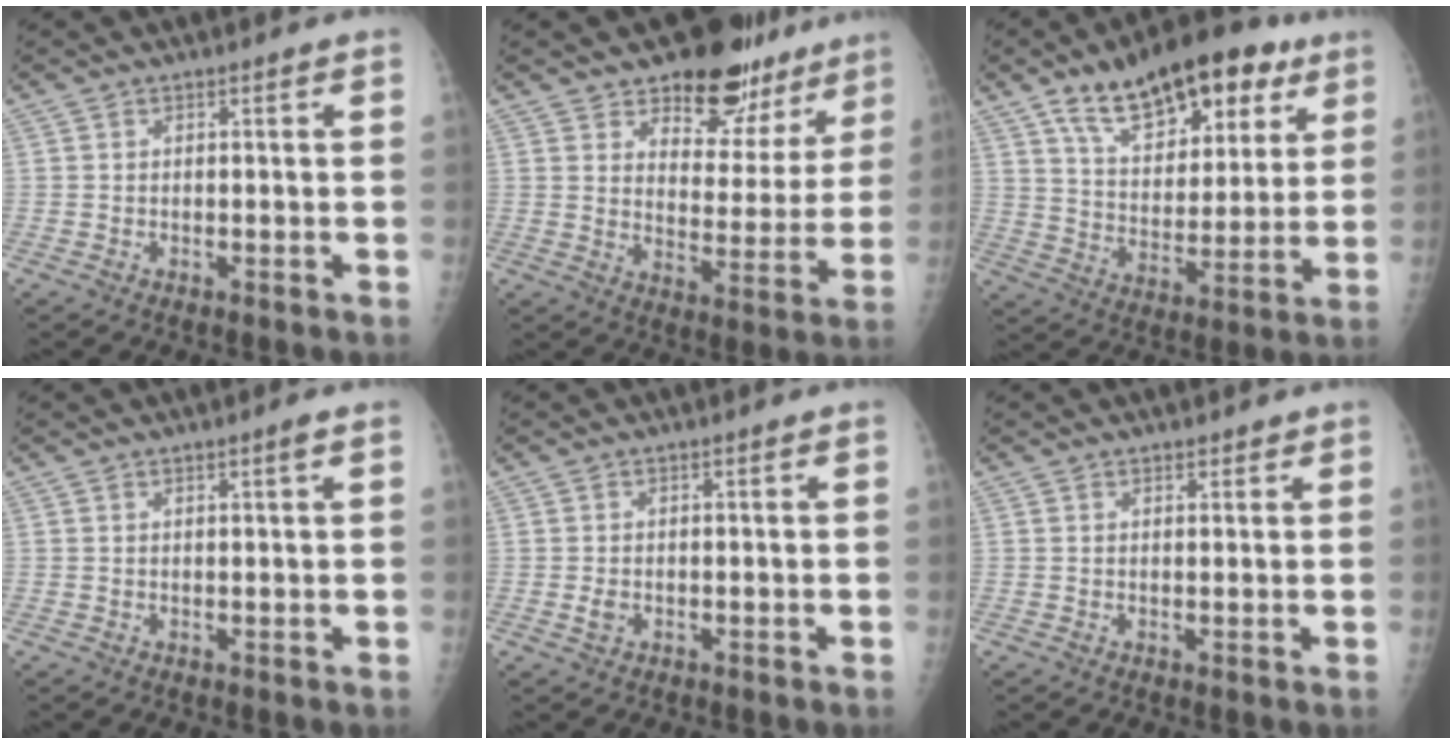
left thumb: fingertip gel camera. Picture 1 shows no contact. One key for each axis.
{"total": 17.0, "fx": 13.0, "fy": 8.9, "fz": 6.3, "tx": -0.025, "ty": -0.085, "tz": 0.166}
{"total": 21.5, "fx": 12.1, "fy": 10.8, "fz": 14.2, "tx": -0.178, "ty": -0.029, "tz": 0.197}
{"total": 1.3, "fx": 0.8, "fy": -0.1, "fz": 1.0, "tx": -0.015, "ty": -0.005, "tz": 0.014}
{"total": 1.4, "fx": -0.1, "fy": 1.0, "fz": 0.9, "tx": -0.016, "ty": -0.002, "tz": 0.000}
{"total": 1.6, "fx": 1.3, "fy": 0.8, "fz": 0.5, "tx": 0.001, "ty": -0.007, "tz": 0.015}